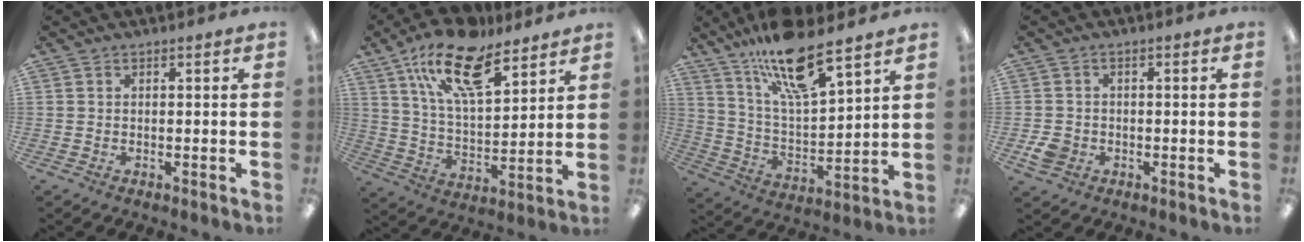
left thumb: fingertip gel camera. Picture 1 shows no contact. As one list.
[{"total": 18.7, "force": [11.9, 7.9, 12.1], "torque": [-0.206, -0.056, 0.208]}, {"total": 16.5, "force": [12.4, 3.8, 10.1], "torque": [-0.186, -0.065, 0.209]}, {"total": 3.8, "force": [-1.2, 3.3, 1.5], "torque": [-0.021, 0.001, -0.023]}]